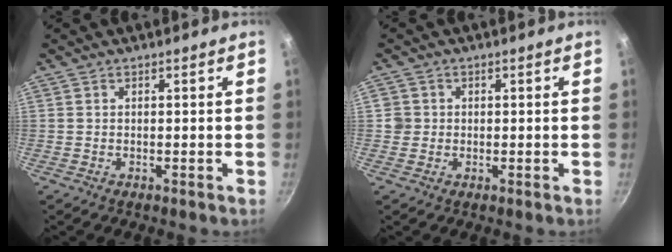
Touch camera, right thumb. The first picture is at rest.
{"total": 2.2, "force": [-0.1, 2.2, 0.5], "torque": [0.003, 0.010, -0.002]}